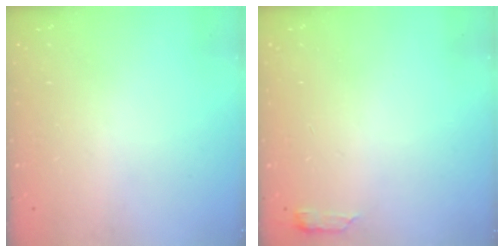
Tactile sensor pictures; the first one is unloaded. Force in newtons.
{"total": 2.9, "press": 2.8, "slide": 0.6}